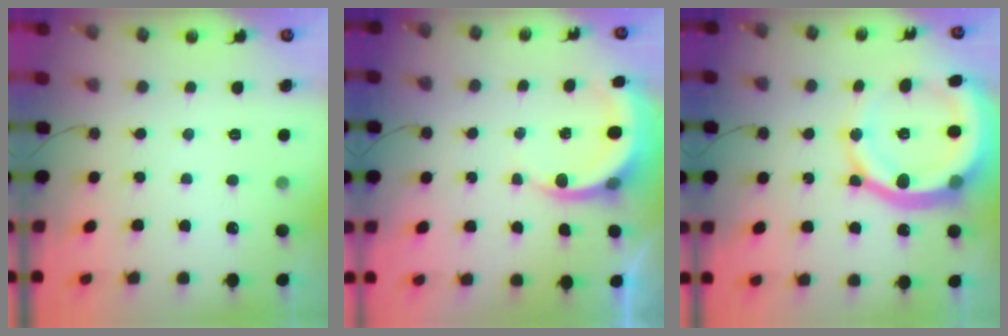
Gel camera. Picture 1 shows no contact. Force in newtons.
{"total": 4.7, "press": 4.6, "slide": 0.6}
{"total": 20.8, "press": 20.6, "slide": 2.7}